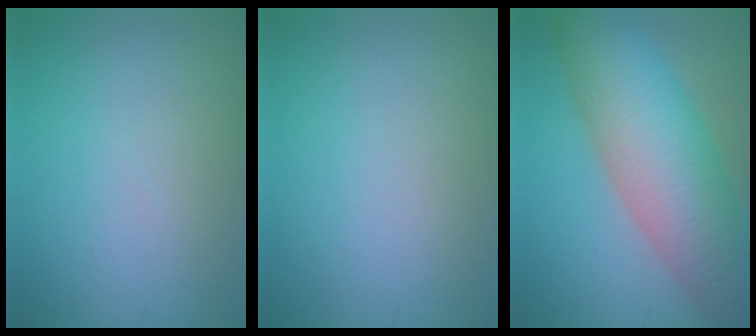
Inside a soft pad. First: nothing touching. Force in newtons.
{"total": 0.0}
{"total": 11.3, "press": 11.3, "slide": 0.5}